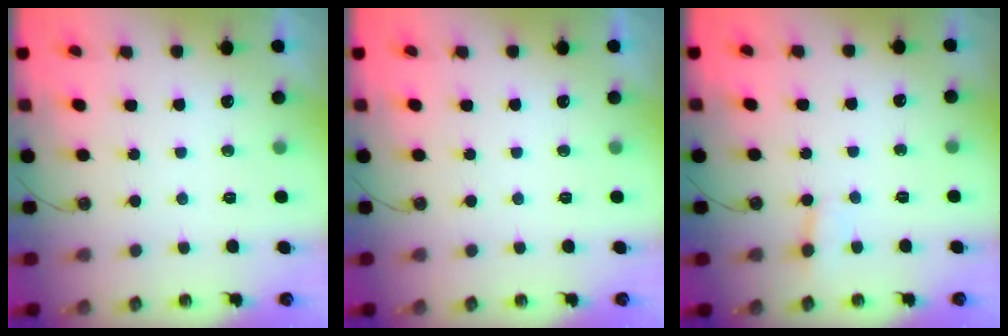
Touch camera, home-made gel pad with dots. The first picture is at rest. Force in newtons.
{"total": 0.0}
{"total": 2.8, "press": 2.8, "slide": 0.3}